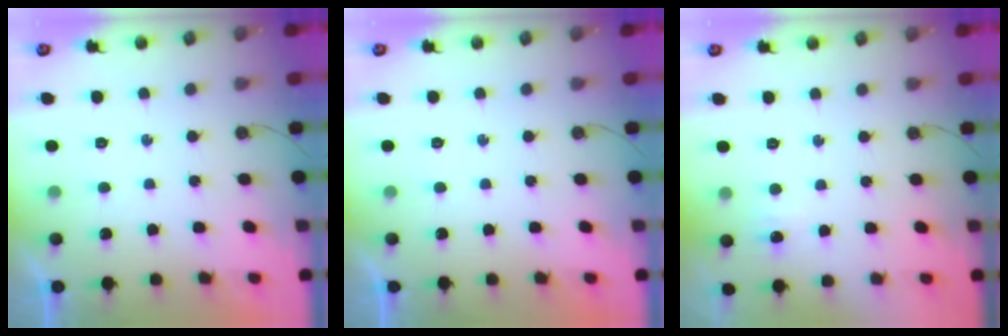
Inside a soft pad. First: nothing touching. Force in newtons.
{"total": 0.0}
{"total": 4.6, "press": 4.5, "slide": 1.0}